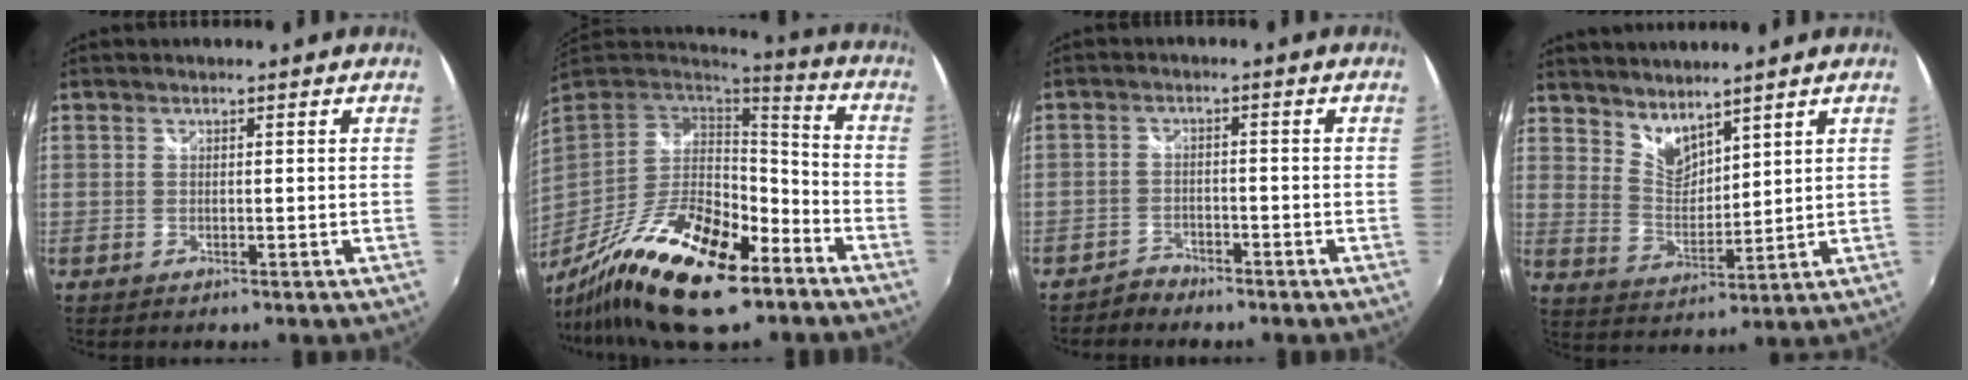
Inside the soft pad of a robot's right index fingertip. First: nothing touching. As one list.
[{"total": 23.9, "force": [-15.0, 8.2, 16.8], "torque": [-0.324, -0.033, -0.253]}, {"total": 3.1, "force": [-2.7, 1.4, 0.1], "torque": [-0.011, 0.005, -0.052]}, {"total": 6.8, "force": [5.9, 2.2, 2.6], "torque": [-0.038, -0.006, 0.114]}]